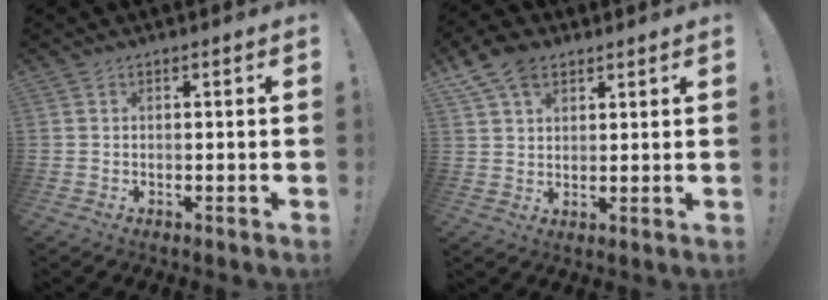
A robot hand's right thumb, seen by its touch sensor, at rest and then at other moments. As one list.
[{"total": 9.2, "force": [5.4, 5.9, 4.5], "torque": [-0.082, -0.014, 0.107]}]